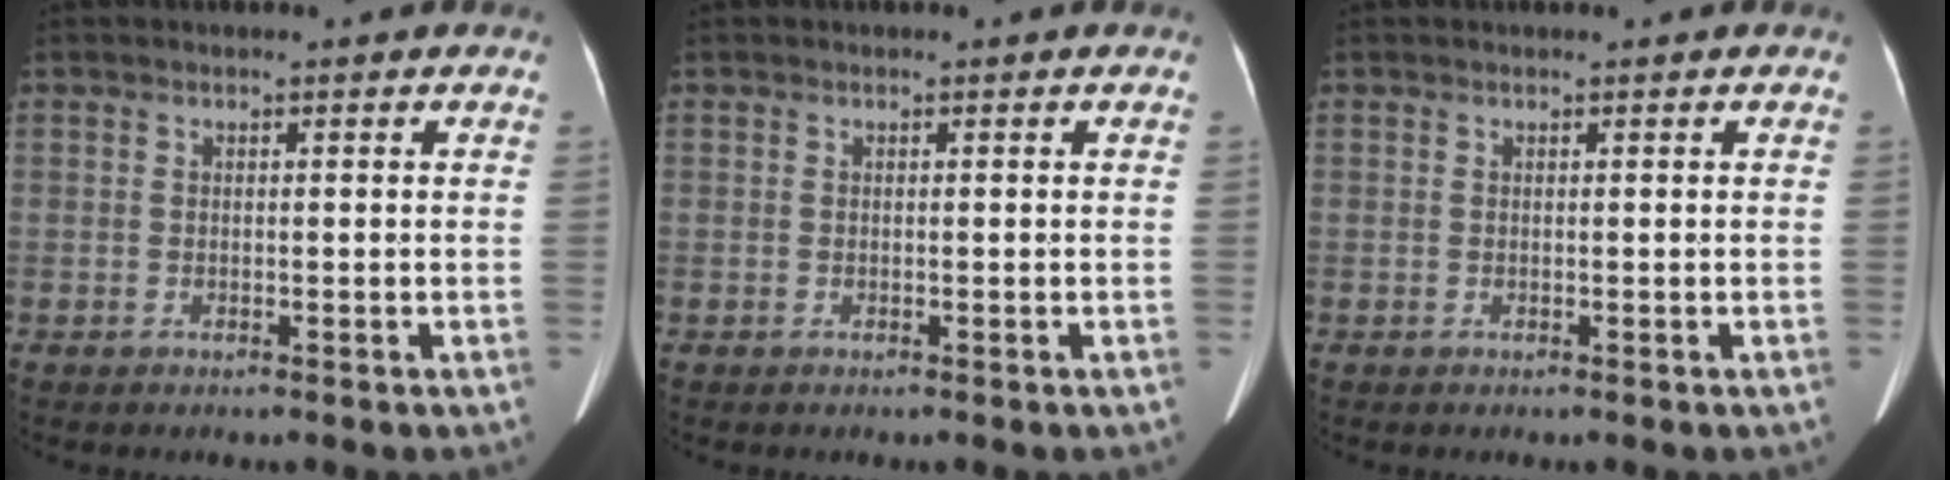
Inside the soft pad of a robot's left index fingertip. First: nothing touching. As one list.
[{"total": 0.0}, {"total": 0.0}]